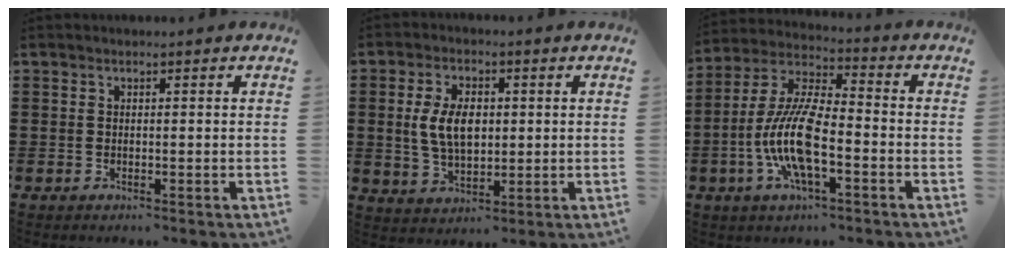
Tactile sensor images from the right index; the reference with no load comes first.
{"total": 6.9, "force": [0.6, 4.0, 5.7], "torque": [-0.121, 0.006, 0.003]}
{"total": 11.8, "force": [-3.6, 3.9, 10.6], "torque": [-0.244, -0.008, -0.073]}